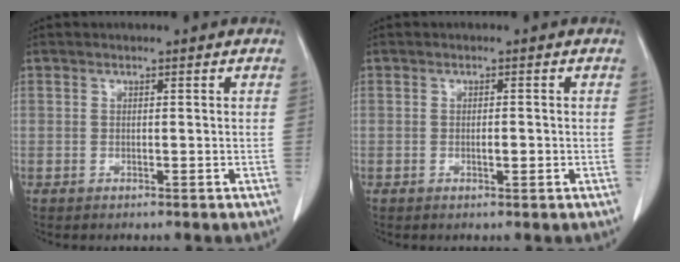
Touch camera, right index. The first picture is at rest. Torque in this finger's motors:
{"motor_torque": [0.23, -0.19, 0.04, 0.02]}